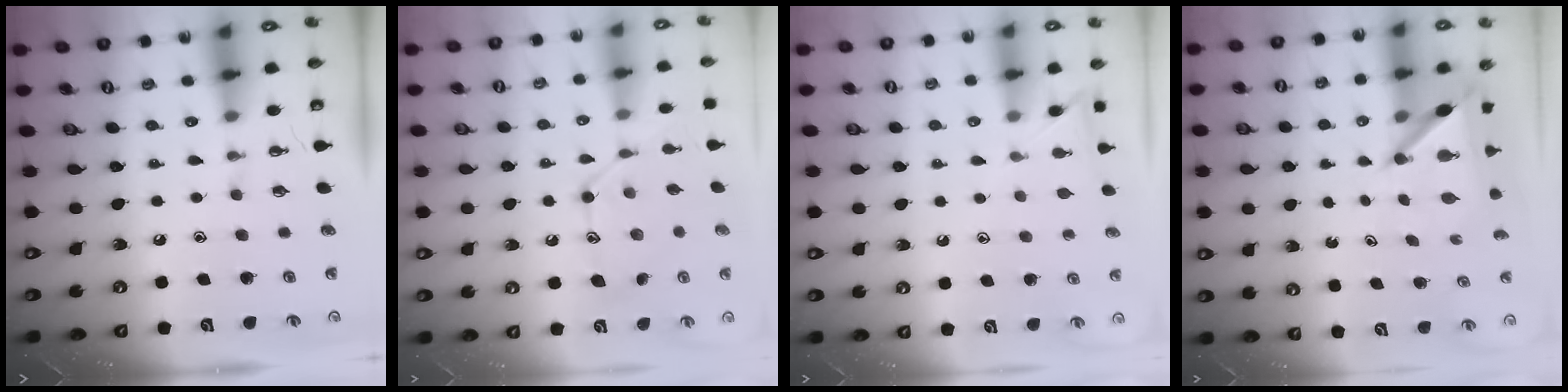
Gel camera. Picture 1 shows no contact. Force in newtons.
{"total": 14.2, "press": 14.2, "slide": 0.7}
{"total": 5.5, "press": 5.5, "slide": 0.5}
{"total": 6.0, "press": 6.0, "slide": 0.4}